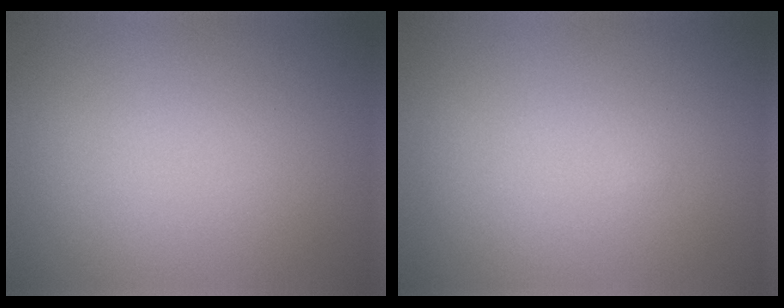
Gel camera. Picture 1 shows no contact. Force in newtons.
{"total": 0.0}